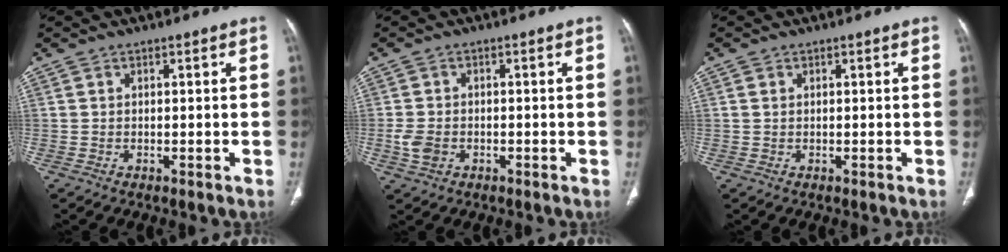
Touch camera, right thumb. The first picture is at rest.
{"total": 3.7, "force": [-1.1, 2.8, 2.2], "torque": [-0.049, 0.005, -0.018]}
{"total": 0.8, "force": [0.3, 0.6, 0.5], "torque": [-0.009, 0.000, 0.007]}